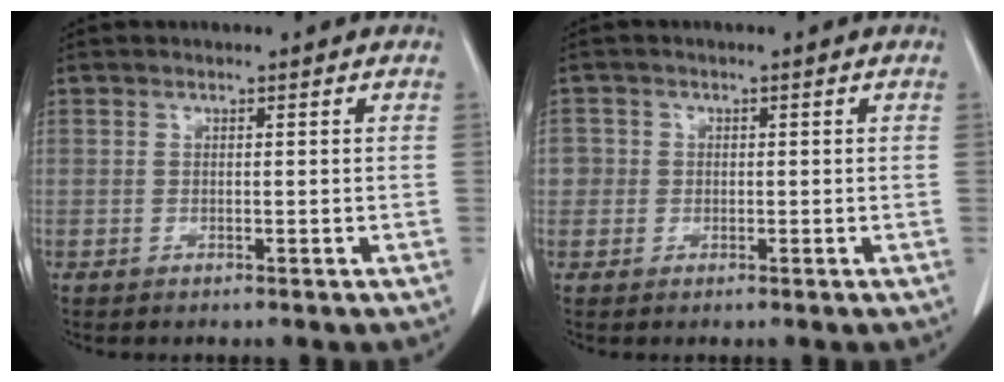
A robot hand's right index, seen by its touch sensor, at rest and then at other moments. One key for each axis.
{"total": 2.2, "fx": 0.0, "fy": 2.2, "fz": 0.1, "tx": 0.013, "ty": 0.007, "tz": -0.001}